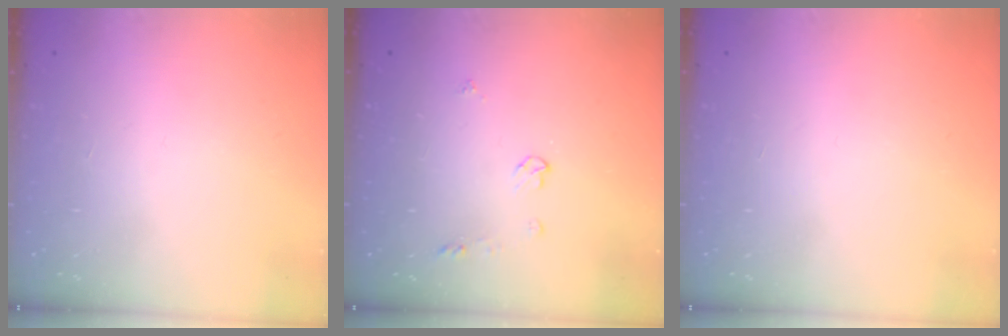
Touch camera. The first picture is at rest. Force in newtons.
{"total": 3.9, "press": 3.8, "slide": 0.6}
{"total": 0.0}